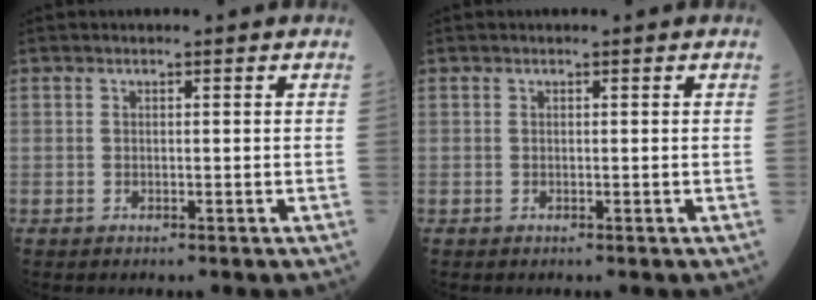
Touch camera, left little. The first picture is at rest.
{"total": 0.0}